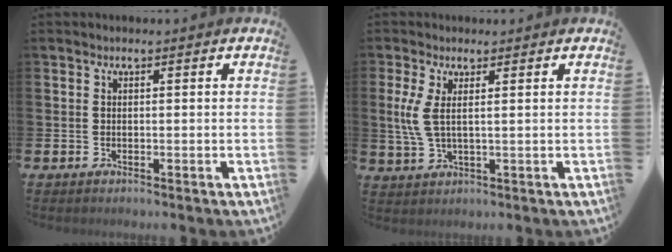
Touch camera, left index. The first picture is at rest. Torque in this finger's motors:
{"motor_torque": [0.30, 0.20, 0.45, 0.18]}